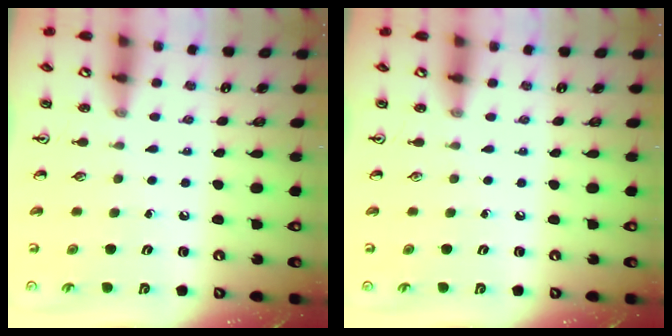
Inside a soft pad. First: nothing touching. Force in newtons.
{"total": 0.0}